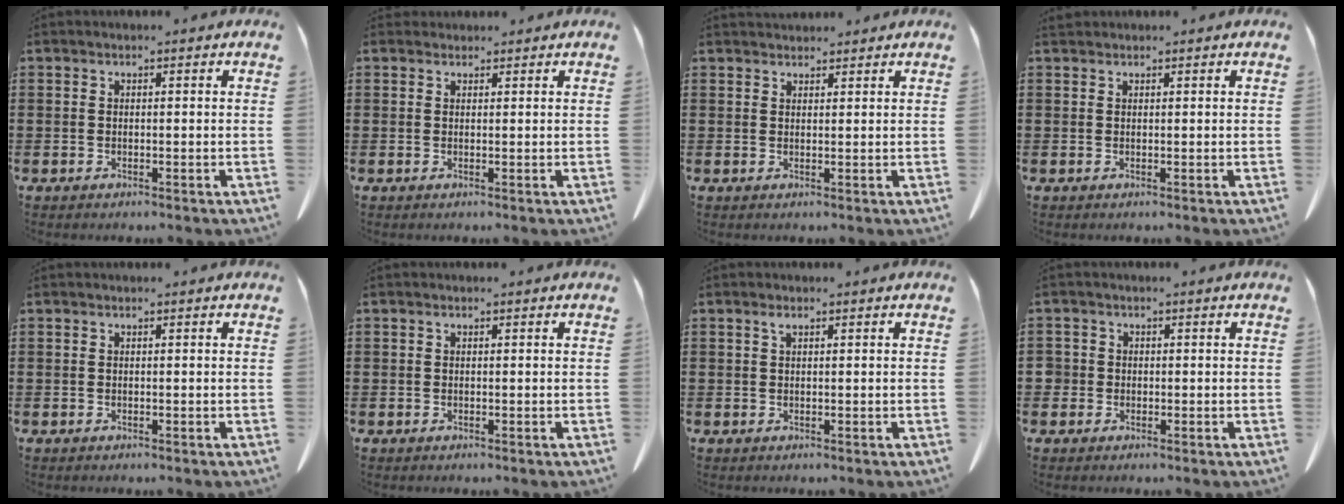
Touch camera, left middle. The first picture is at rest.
{"total": 0.9, "force": [0.8, 0.4, 0.0], "torque": [0.006, -0.002, 0.014]}
{"total": 1.7, "force": [1.6, 0.4, 0.0], "torque": [-0.003, 0.001, 0.032]}
{"total": 0.5, "force": [0.5, 0.2, 0.1], "torque": [-0.004, 0.001, 0.010]}
{"total": 0.0}
{"total": 0.0}
{"total": 0.8, "force": [0.4, 0.3, 0.7], "torque": [-0.015, 0.003, 0.006]}
{"total": 1.4, "force": [-0.2, 1.4, 0.3], "torque": [-0.011, 0.005, -0.006]}